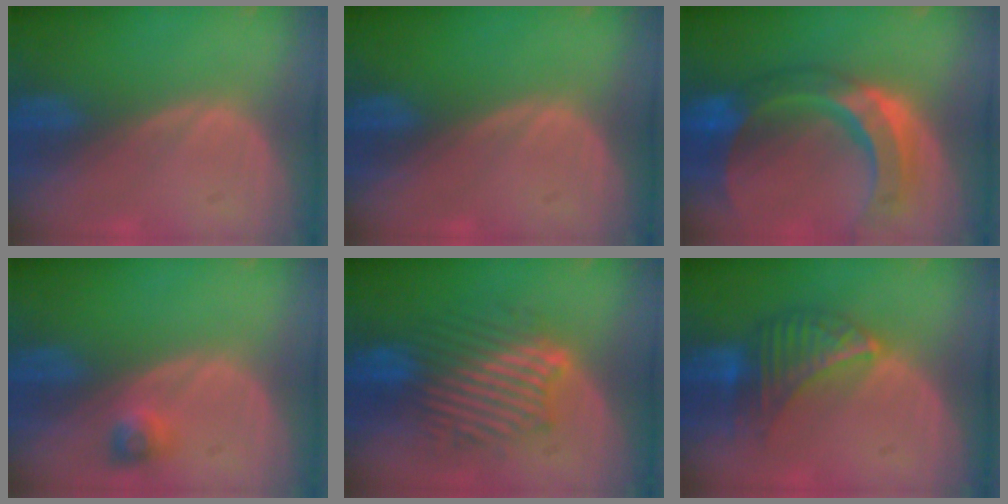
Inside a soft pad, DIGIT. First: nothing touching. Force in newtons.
{"total": 0.0}
{"total": 11.5, "press": 9.8, "slide": 6.1}
{"total": 2.3, "press": 2.2, "slide": 0.3}
{"total": 9.3, "press": 9.3, "slide": 0.5}
{"total": 6.8, "press": 6.7, "slide": 1.5}